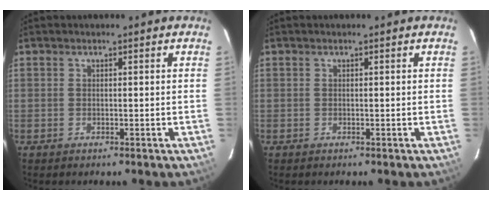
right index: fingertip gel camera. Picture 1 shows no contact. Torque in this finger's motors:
{"motor_torque": [0.13, -0.08, 0.02, 0.01]}